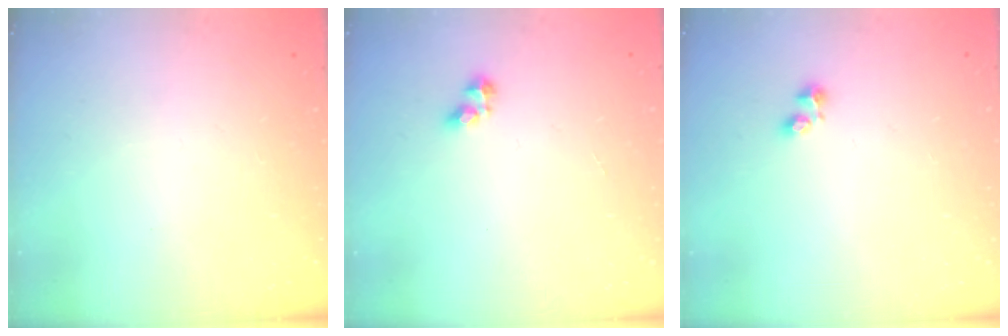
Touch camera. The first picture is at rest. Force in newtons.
{"total": 4.4, "press": 4.3, "slide": 0.9}
{"total": 1.8, "press": 1.7, "slide": 0.4}